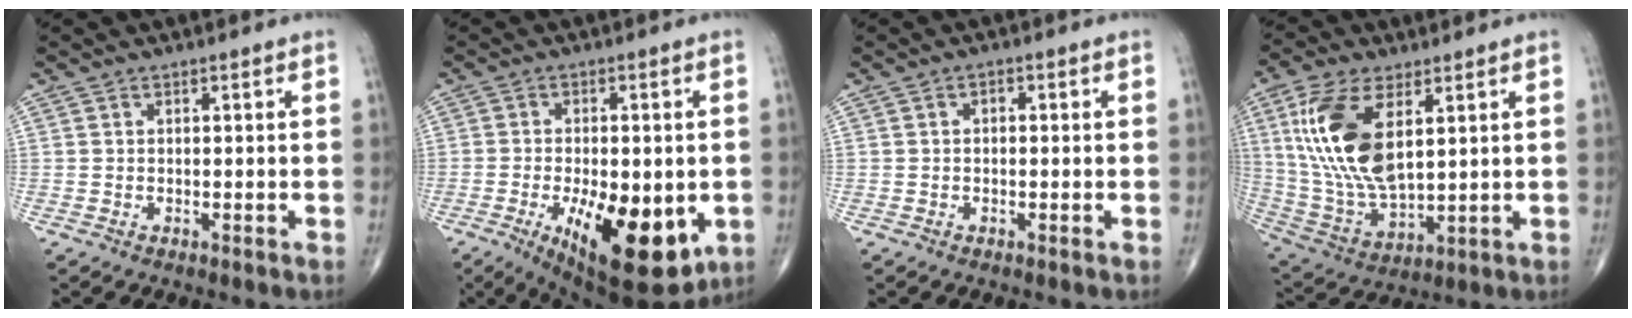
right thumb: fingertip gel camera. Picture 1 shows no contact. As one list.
[{"total": 18.8, "force": [-5.8, 8.1, 15.9], "torque": [-0.210, -0.015, -0.065]}, {"total": 1.2, "force": [0.1, 0.8, 0.9], "torque": [-0.007, 0.005, -0.003]}, {"total": 17.8, "force": [5.4, 8.5, 14.7], "torque": [-0.298, -0.021, 0.112]}]